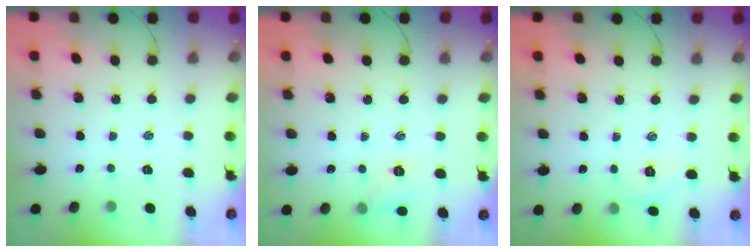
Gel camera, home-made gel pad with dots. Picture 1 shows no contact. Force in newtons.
{"total": 6.1, "press": 5.9, "slide": 1.4}
{"total": 3.0, "press": 2.9, "slide": 0.8}